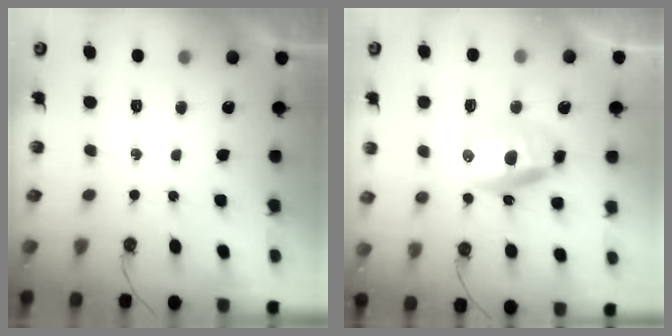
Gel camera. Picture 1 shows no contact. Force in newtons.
{"total": 11.8, "press": 11.8, "slide": 0.6}